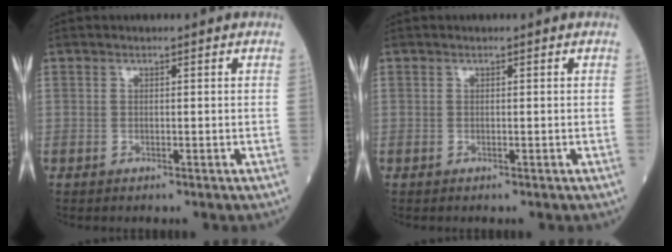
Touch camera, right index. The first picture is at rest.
{"total": 0.0}